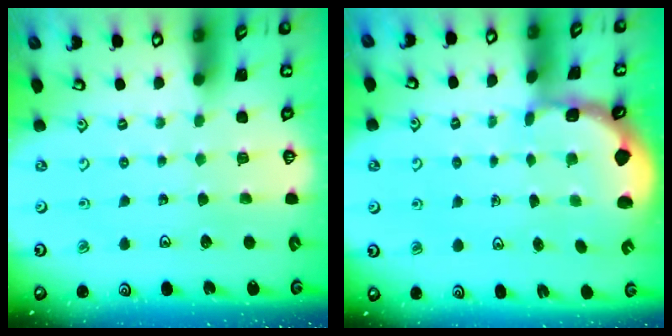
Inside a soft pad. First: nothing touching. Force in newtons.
{"total": 1.2, "press": 1.1, "slide": 0.4}